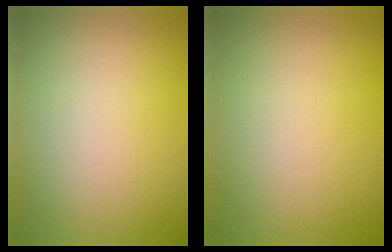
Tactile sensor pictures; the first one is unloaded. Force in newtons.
{"total": 0.0}